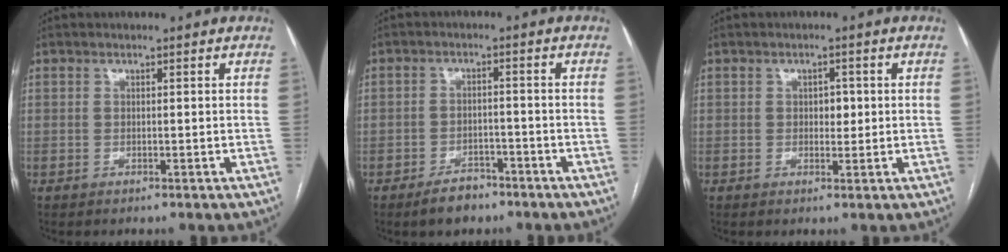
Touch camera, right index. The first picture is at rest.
{"total": 4.6, "force": [-3.5, 2.4, 1.8], "torque": [-0.033, 0.003, -0.051]}
{"total": 2.1, "force": [0.2, 1.4, 1.6], "torque": [-0.020, 0.002, 0.003]}